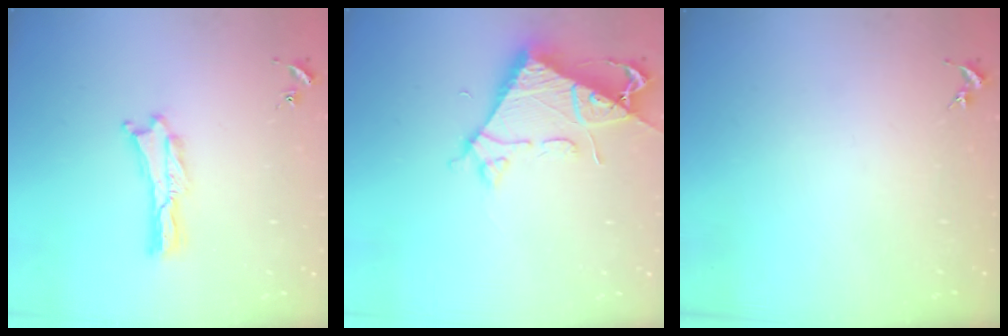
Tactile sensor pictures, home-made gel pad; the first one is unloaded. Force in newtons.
{"total": 7.2, "press": 7.2, "slide": 0.7}
{"total": 0.0}